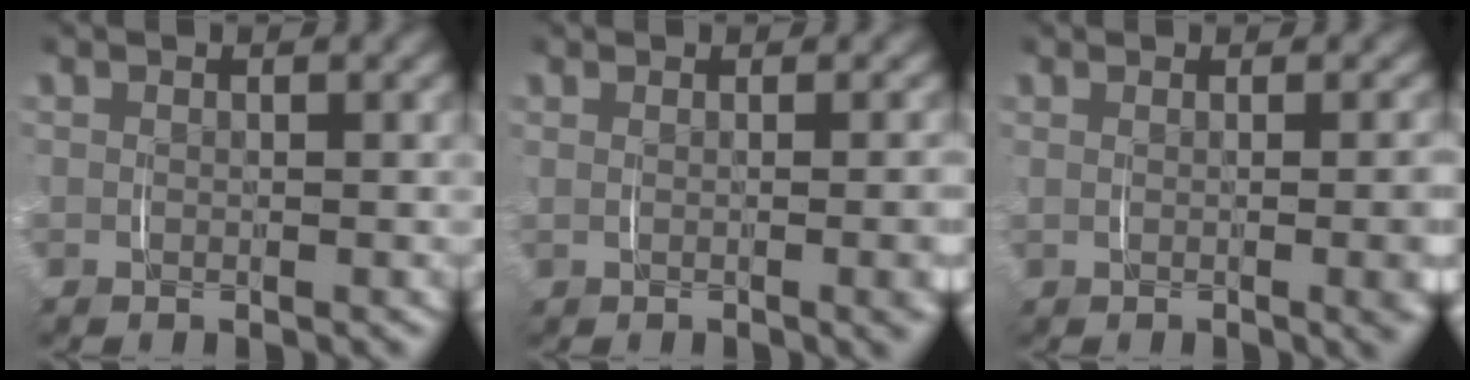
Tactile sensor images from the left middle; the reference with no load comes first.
{"total": 2.7, "force": [0.3, 0.2, 2.7], "torque": [-0.026, 0.005, 0.004]}
{"total": 3.3, "force": [0.4, 0.4, 3.3], "torque": [-0.029, 0.006, 0.003]}